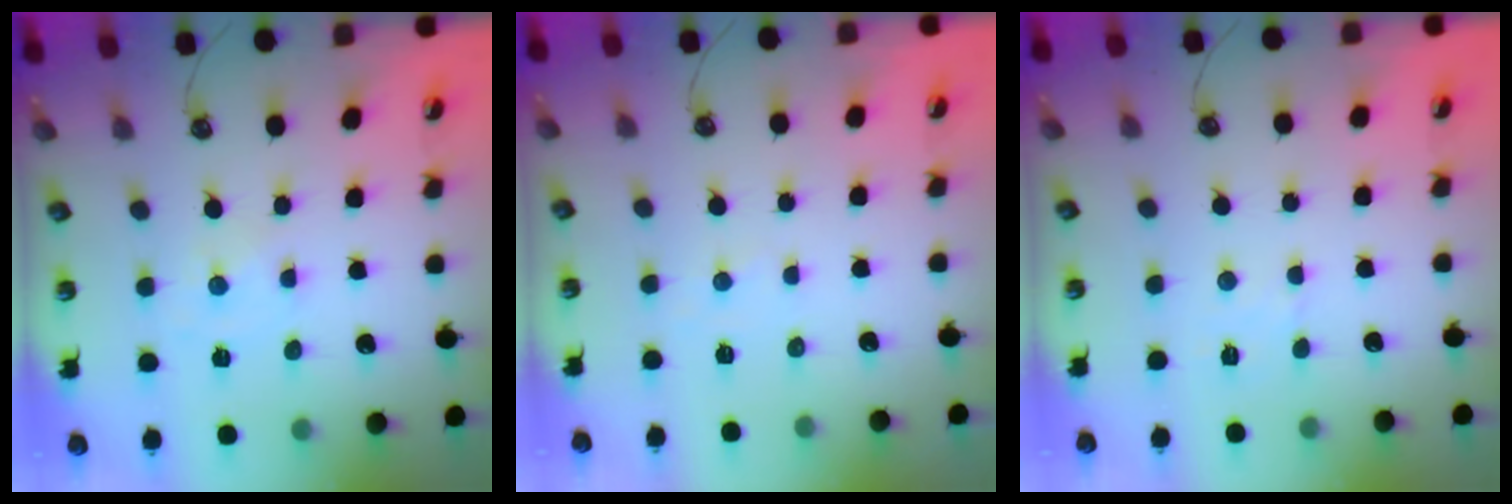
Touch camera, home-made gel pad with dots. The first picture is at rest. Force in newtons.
{"total": 1.4, "press": 1.4, "slide": 0.2}
{"total": 1.7, "press": 1.6, "slide": 0.4}